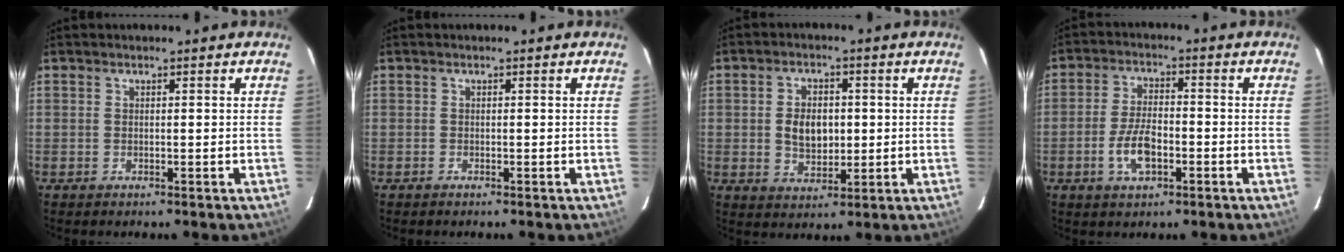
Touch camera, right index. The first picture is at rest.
{"total": 0.0}
{"total": 6.8, "force": [0.1, 4.5, 5.1], "torque": [-0.095, 0.005, 0.008]}
{"total": 7.2, "force": [-2.7, 3.4, 5.8], "torque": [-0.121, 0.002, -0.047]}